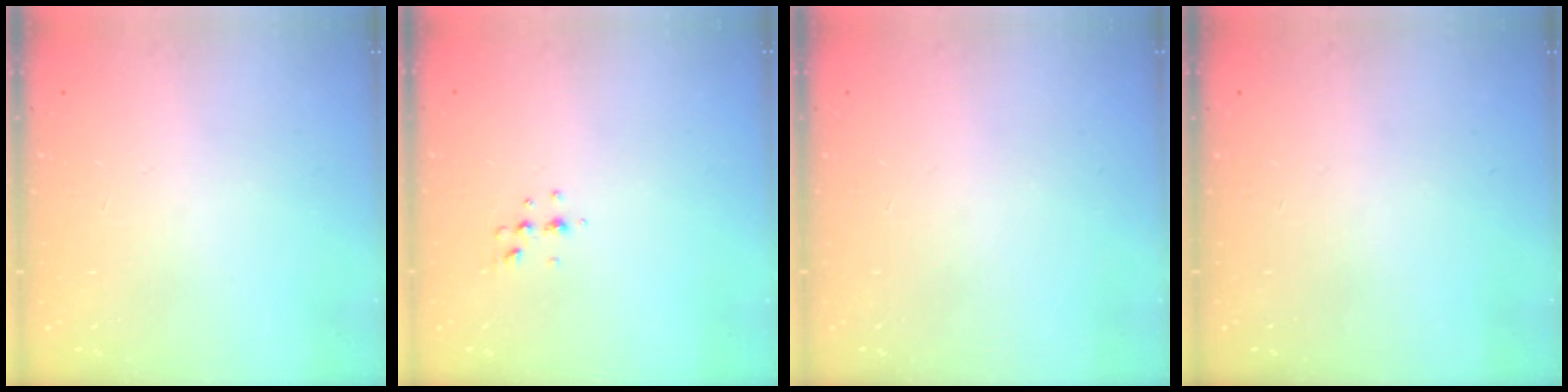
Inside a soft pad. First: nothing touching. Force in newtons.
{"total": 3.8, "press": 3.6, "slide": 1.3}
{"total": 0.0}
{"total": 0.0}